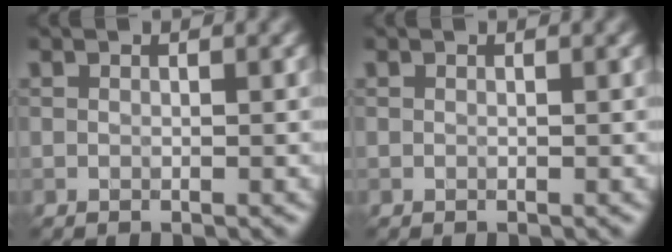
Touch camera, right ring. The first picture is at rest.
{"total": 0.0}